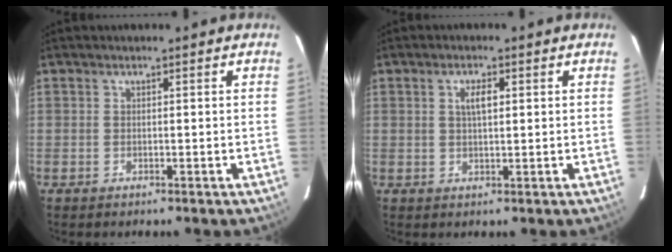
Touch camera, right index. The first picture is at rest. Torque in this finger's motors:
{"motor_torque": [0.34, 0.01, 0.16, 0.05]}